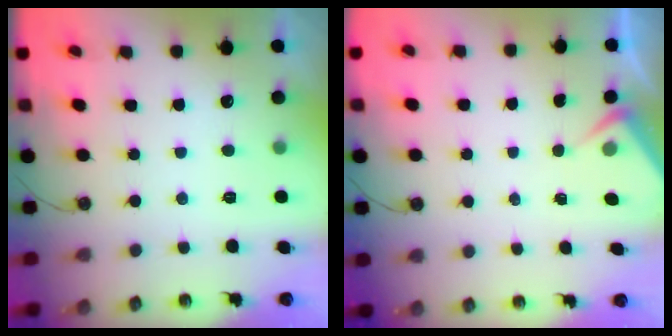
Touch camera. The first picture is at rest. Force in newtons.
{"total": 3.1, "press": 3.1, "slide": 0.4}